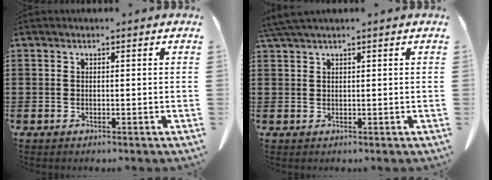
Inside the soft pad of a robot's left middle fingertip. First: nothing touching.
{"total": 1.9, "force": [1.6, -0.1, 1.1], "torque": [-0.026, -0.002, 0.030]}